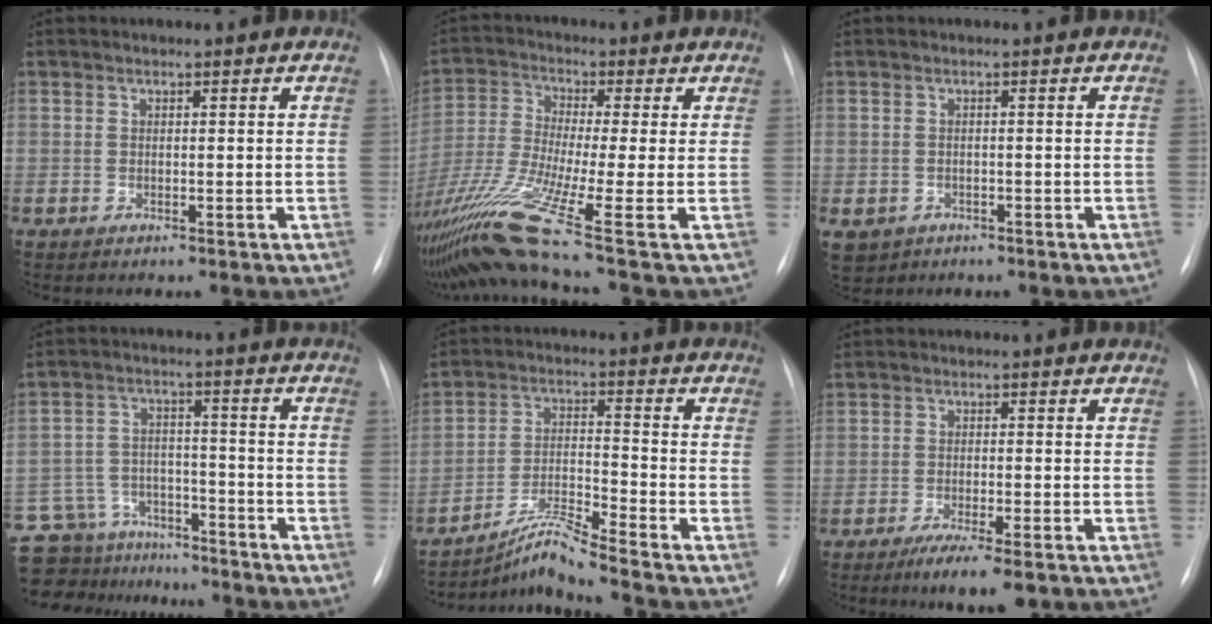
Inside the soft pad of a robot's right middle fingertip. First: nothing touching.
{"total": 16.7, "force": [-10.3, -1.5, 13.1], "torque": [-0.280, -0.037, -0.194]}
{"total": 5.3, "force": [-2.7, 4.4, 1.3], "torque": [-0.027, 0.002, -0.034]}
{"total": 19.0, "force": [-16.4, 7.9, 5.2], "torque": [-0.138, 0.018, -0.243]}
{"total": 7.7, "force": [-6.9, -2.3, 2.5], "torque": [-0.057, -0.013, -0.127]}
{"total": 6.3, "force": [-4.2, 0.9, 4.7], "torque": [-0.072, -0.015, -0.060]}